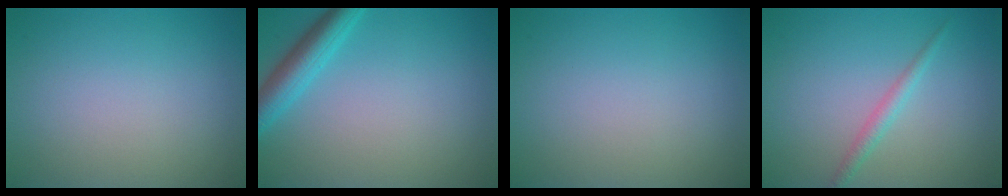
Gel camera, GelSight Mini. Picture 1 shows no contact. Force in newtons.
{"total": 3.6, "press": 3.6, "slide": 0.1}
{"total": 0.0}
{"total": 1.5, "press": 1.5, "slide": 0.0}